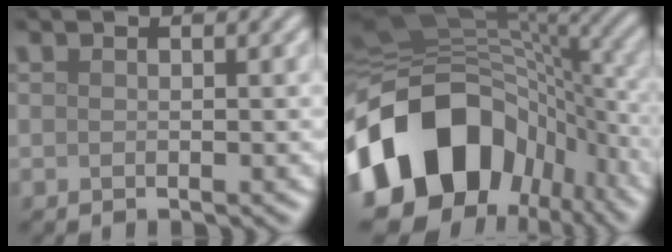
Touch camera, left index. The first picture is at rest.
{"total": 16.9, "force": [-6.1, 12.7, 9.4], "torque": [-0.191, -0.024, -0.097]}